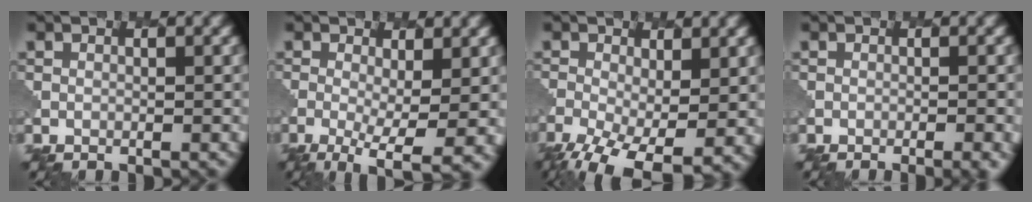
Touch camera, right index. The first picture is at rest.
{"total": 6.2, "force": [-1.4, 1.7, 5.8], "torque": [-0.104, -0.014, -0.018]}
{"total": 8.0, "force": [-3.1, 3.6, 6.5], "torque": [-0.136, -0.031, -0.050]}
{"total": 2.7, "force": [-0.9, 0.9, 2.4], "torque": [-0.017, 0.011, -0.007]}